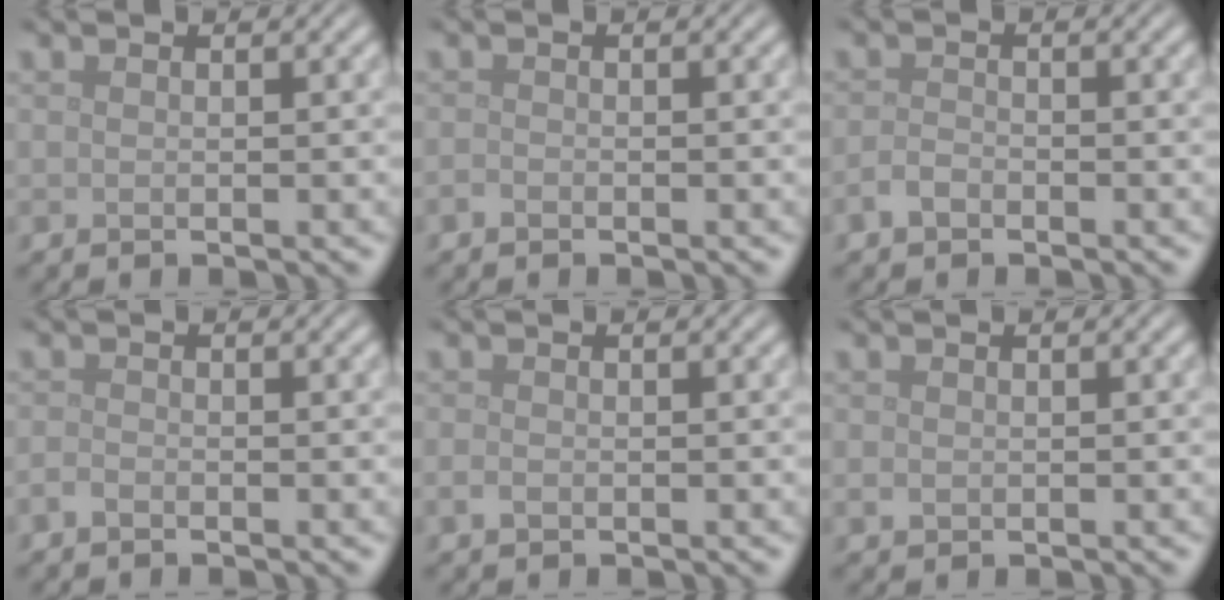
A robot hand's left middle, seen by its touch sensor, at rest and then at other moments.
{"total": 0.5, "force": [-0.4, 0.3, 0.2], "torque": [-0.003, -0.002, -0.009]}
{"total": 1.3, "force": [-0.9, 0.7, 0.6], "torque": [-0.012, 0.001, -0.021]}
{"total": 0.8, "force": [-0.6, 0.4, 0.4], "torque": [-0.008, 0.000, -0.015]}
{"total": 0.8, "force": [-0.4, 0.6, 0.5], "torque": [-0.010, -0.002, -0.009]}
{"total": 0.7, "force": [-0.1, 0.7, 0.3], "torque": [-0.005, -0.004, -0.003]}